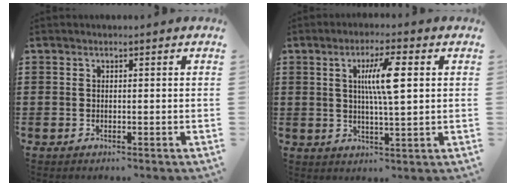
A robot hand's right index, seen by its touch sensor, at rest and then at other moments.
{"total": 7.0, "force": [1.7, 1.1, 6.7], "torque": [-0.133, 0.006, 0.022]}